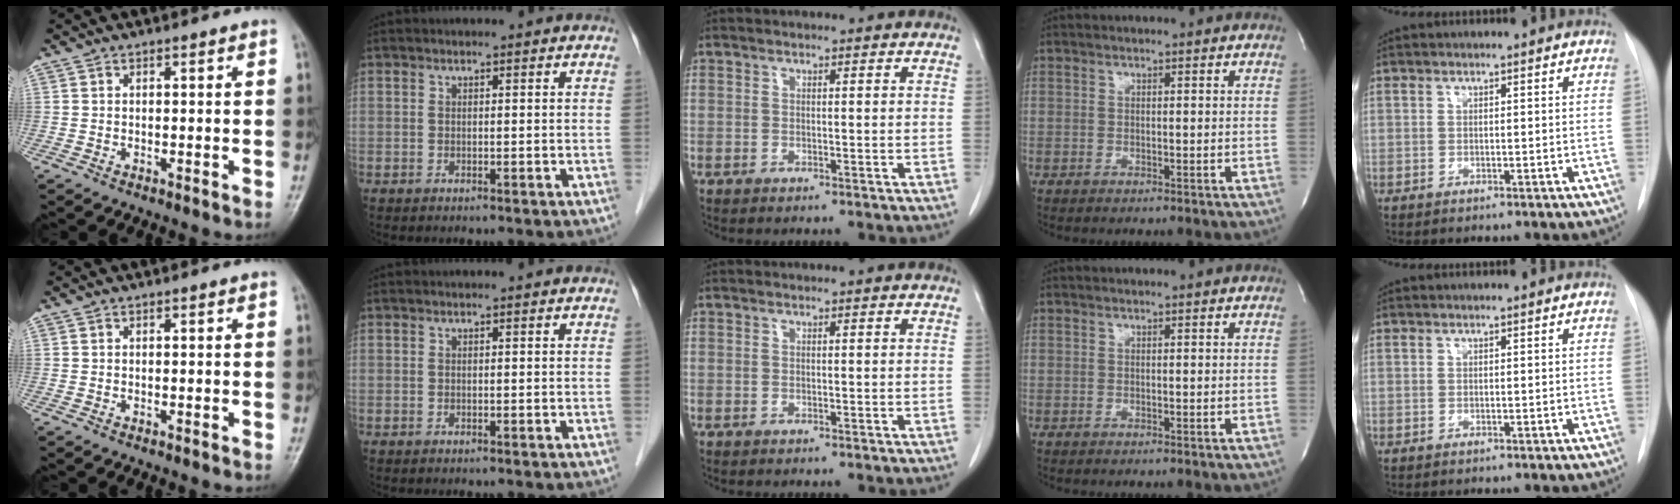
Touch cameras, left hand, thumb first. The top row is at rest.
{}